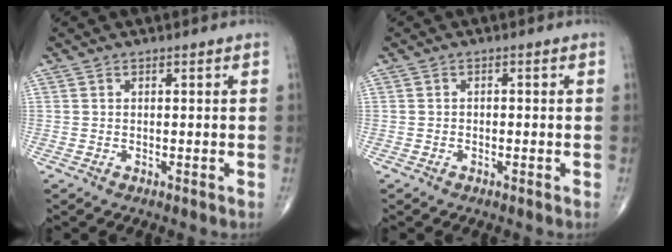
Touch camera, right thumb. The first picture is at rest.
{"total": 0.6, "force": [-0.3, 0.4, 0.3], "torque": [-0.003, 0.002, -0.008]}